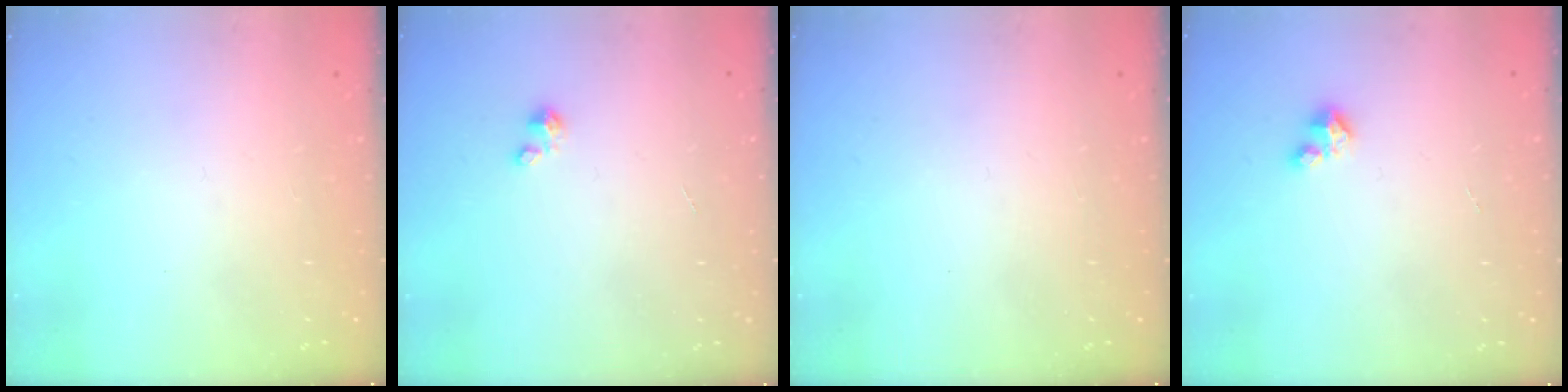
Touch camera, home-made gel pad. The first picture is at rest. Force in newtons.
{"total": 1.2, "press": 1.1, "slide": 0.1}
{"total": 0.0}
{"total": 1.5, "press": 1.5, "slide": 0.2}